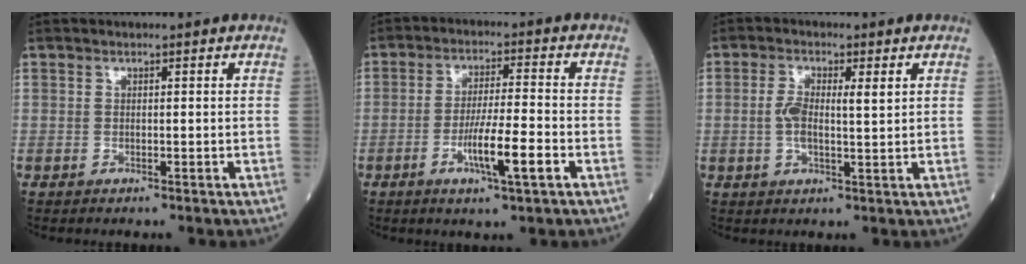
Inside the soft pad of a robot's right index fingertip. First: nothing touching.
{"total": 8.0, "force": [-3.0, 0.3, 7.4], "torque": [-0.134, -0.007, -0.054]}
{"total": 4.9, "force": [1.0, 1.3, 4.6], "torque": [-0.094, 0.011, 0.016]}